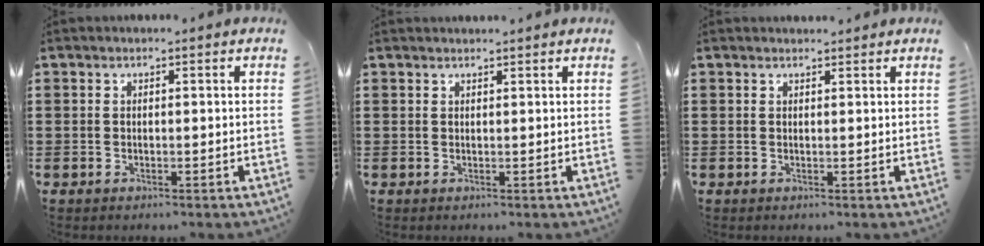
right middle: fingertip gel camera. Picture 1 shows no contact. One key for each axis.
{"total": 0.8, "fx": 0.8, "fy": 0.0, "fz": 0.0, "tx": -0.002, "ty": -0.004, "tz": 0.017}
{"total": 0.9, "fx": 0.9, "fy": 0.0, "fz": 0.0, "tx": -0.003, "ty": -0.004, "tz": 0.017}